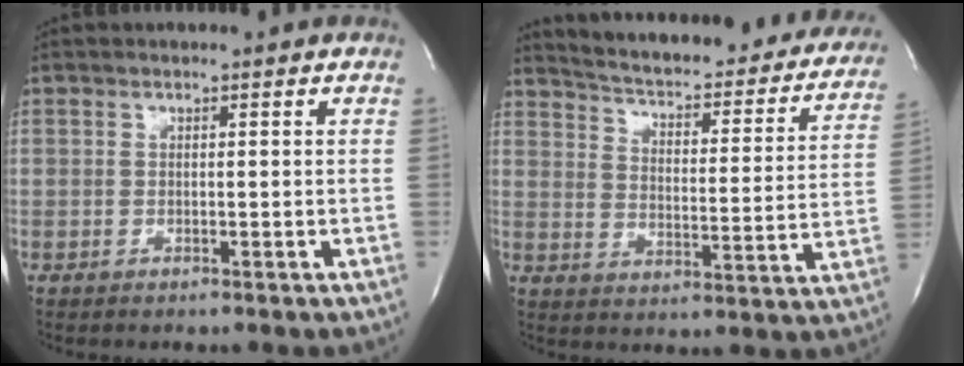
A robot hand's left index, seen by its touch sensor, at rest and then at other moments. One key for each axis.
{"total": 28.2, "fx": 25.5, "fy": 6.6, "fz": 10.1, "tx": -0.152, "ty": -0.063, "tz": 0.306}